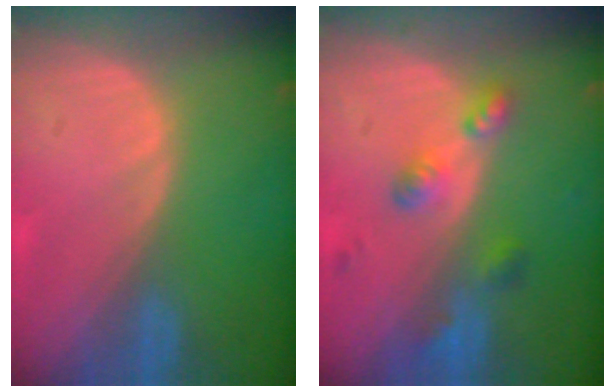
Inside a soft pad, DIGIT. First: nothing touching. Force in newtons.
{"total": 5.3, "press": 4.8, "slide": 2.2}